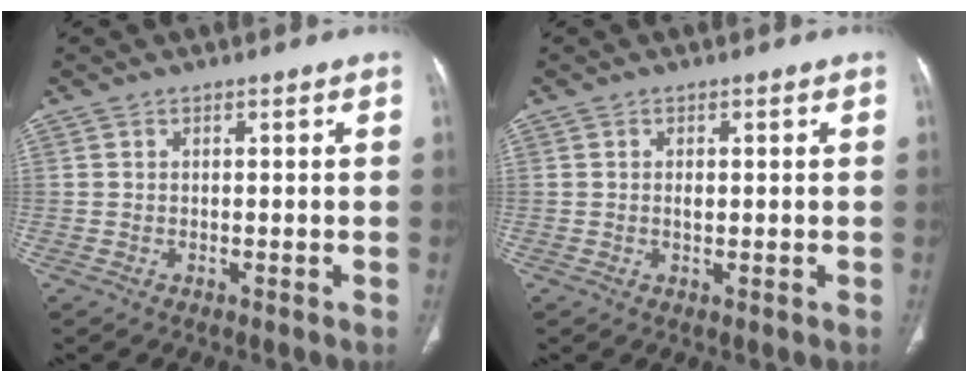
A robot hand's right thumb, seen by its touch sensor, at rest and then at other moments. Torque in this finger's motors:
{"motor_torque": [0.05, 0.19, -0.27, 0.18, 0.00]}